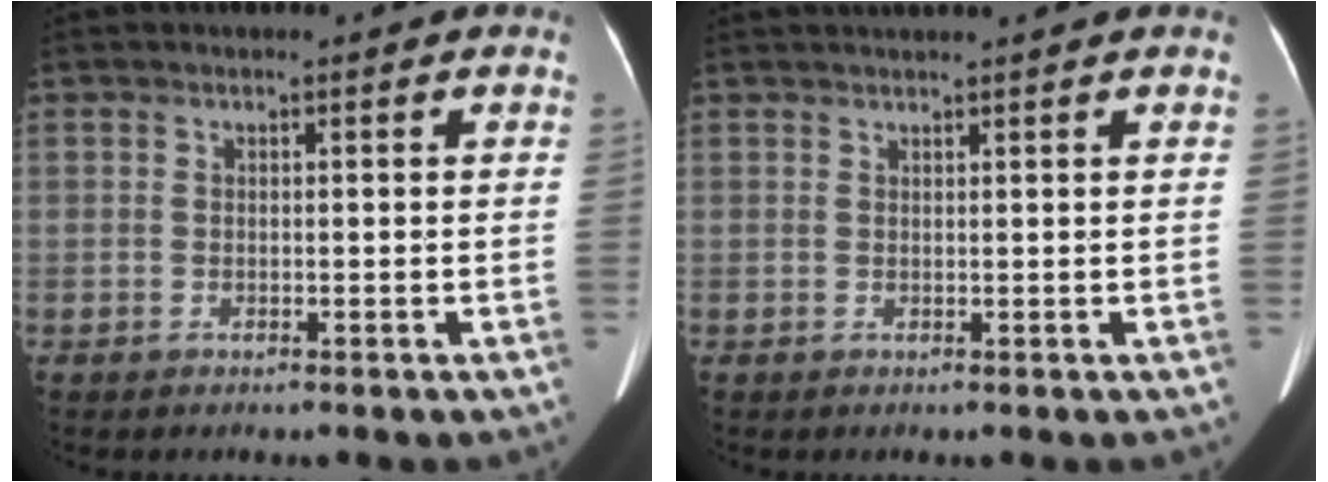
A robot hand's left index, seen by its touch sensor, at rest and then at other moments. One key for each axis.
{"total": 3.8, "fx": 3.4, "fy": -0.8, "fz": 1.5, "tx": -0.015, "ty": 0.026, "tz": 0.051}